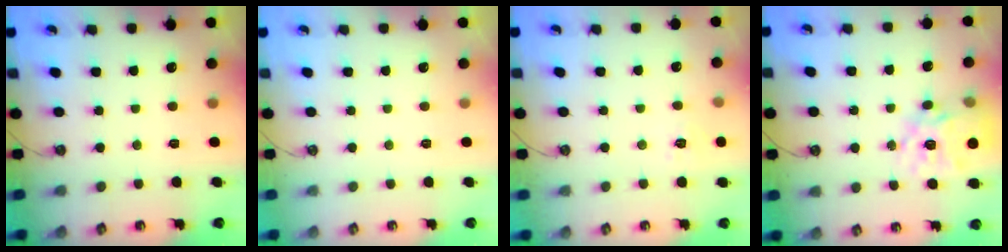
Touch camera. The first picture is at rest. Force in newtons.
{"total": 0.0}
{"total": 5.3, "press": 5.3, "slide": 0.6}
{"total": 17.2, "press": 17.1, "slide": 1.4}